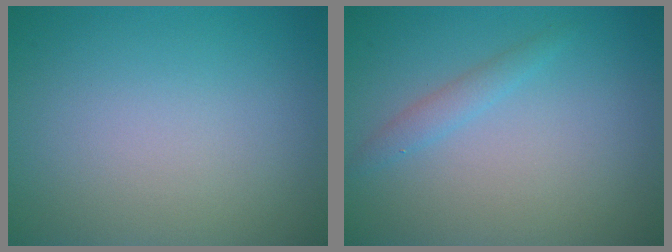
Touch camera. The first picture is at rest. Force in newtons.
{"total": 1.3, "press": 1.3, "slide": 0.0}